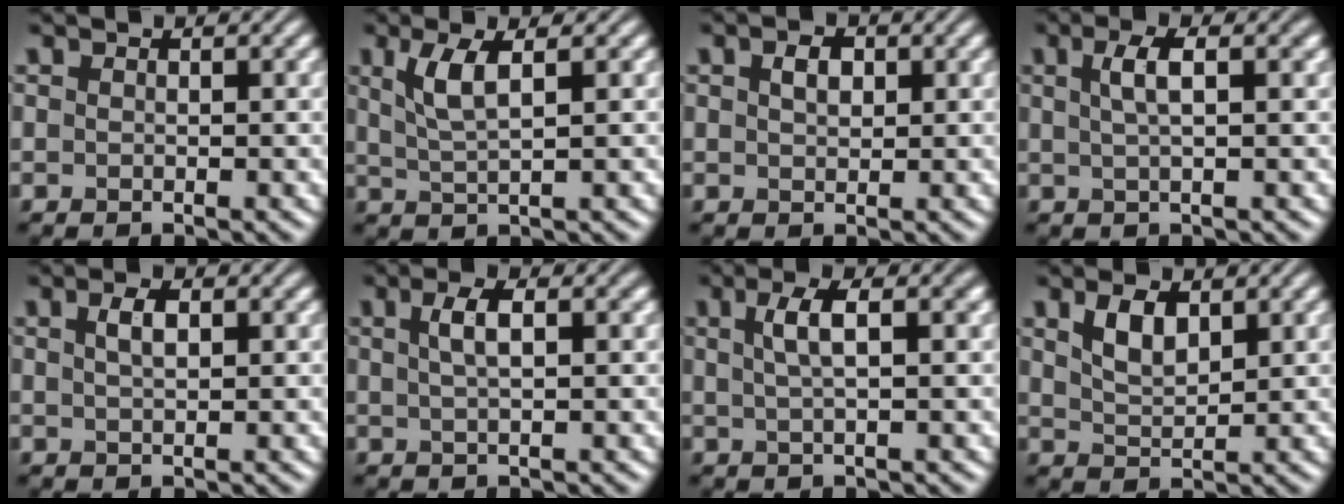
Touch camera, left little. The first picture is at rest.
{"total": 3.3, "force": [1.2, 0.8, 2.9], "torque": [-0.062, 0.000, 0.027]}
{"total": 1.9, "force": [0.6, 1.2, 1.3], "torque": [-0.025, 0.003, 0.010]}
{"total": 3.1, "force": [0.9, 1.0, 2.8], "torque": [-0.041, 0.008, 0.014]}
{"total": 2.0, "force": [0.8, 0.8, 1.6], "torque": [-0.032, 0.004, 0.015]}
{"total": 2.8, "force": [0.9, 0.9, 2.5], "torque": [-0.038, 0.008, 0.015]}
{"total": 3.6, "force": [1.0, 1.1, 3.3], "torque": [-0.049, 0.010, 0.015]}
{"total": 3.0, "force": [1.6, 1.5, 2.1], "torque": [-0.046, 0.000, 0.034]}